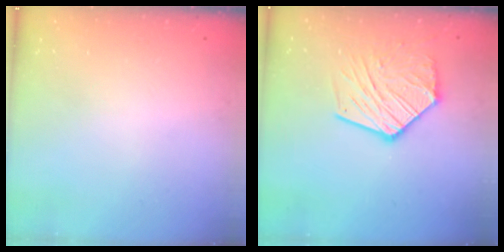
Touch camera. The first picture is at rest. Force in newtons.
{"total": 16.4, "press": 16.3, "slide": 1.7}